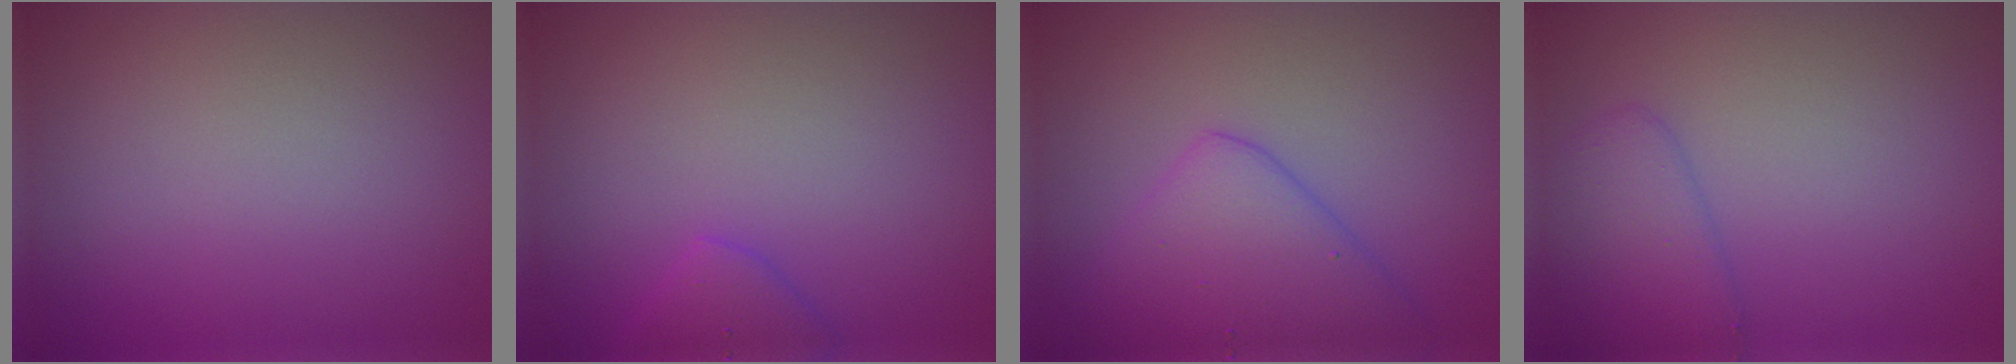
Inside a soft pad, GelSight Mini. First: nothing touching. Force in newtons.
{"total": 2.1, "press": 2.1, "slide": 0.1}
{"total": 5.2, "press": 5.2, "slide": 0.1}
{"total": 3.0, "press": 3.0, "slide": 0.3}